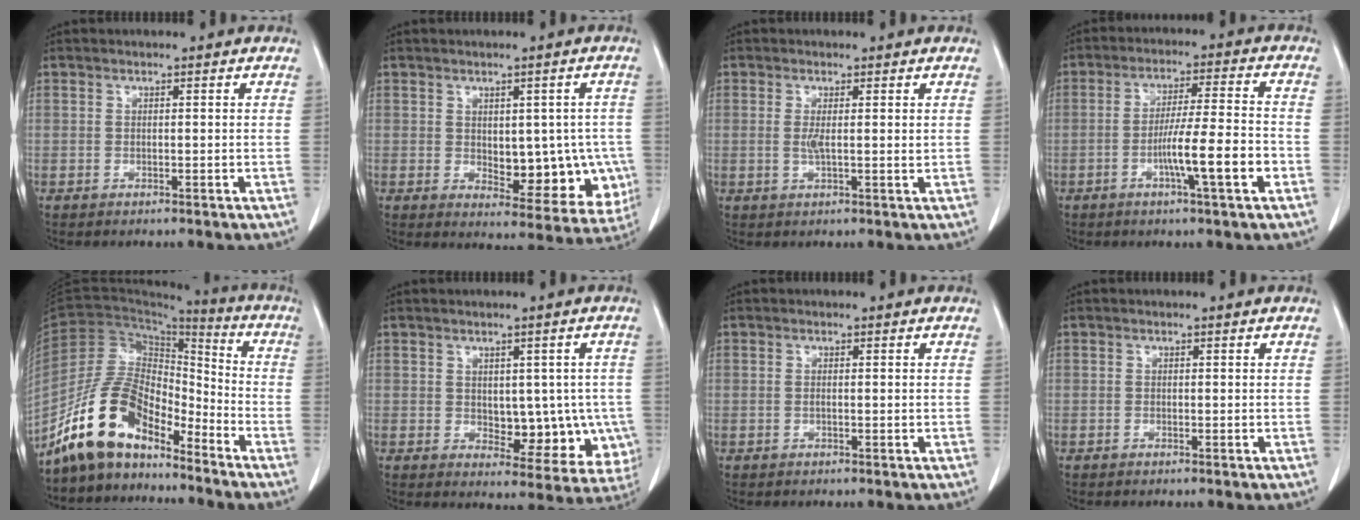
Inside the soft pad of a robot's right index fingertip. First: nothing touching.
{"total": 11.3, "force": [-0.9, 6.0, 9.5], "torque": [-0.106, 0.004, 0.007]}
{"total": 2.3, "force": [0.3, 0.3, 2.3], "torque": [-0.045, -0.002, 0.007]}
{"total": 9.4, "force": [-3.4, -0.2, 8.8], "torque": [-0.147, -0.001, -0.058]}
{"total": 12.9, "force": [-10.2, 5.1, 6.0], "torque": [-0.123, 0.035, -0.191]}
{"total": 9.4, "force": [-0.6, 5.5, 7.6], "torque": [-0.074, 0.005, 0.008]}
{"total": 0.6, "force": [0.0, 0.0, 0.6], "torque": [-0.013, -0.001, 0.001]}
{"total": 0.0}